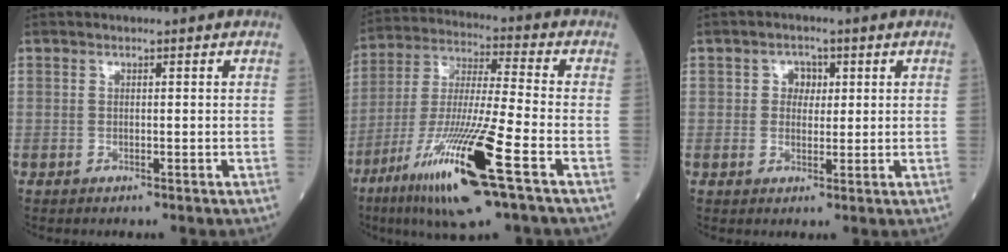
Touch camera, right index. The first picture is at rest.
{"total": 18.7, "force": [-8.9, 0.6, 16.4], "torque": [-0.340, -0.041, -0.165]}
{"total": 2.7, "force": [0.7, 2.1, 1.5], "torque": [-0.019, 0.006, 0.010]}